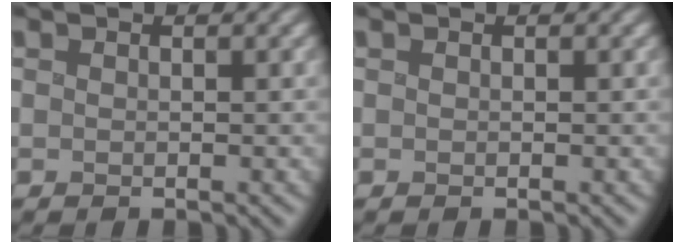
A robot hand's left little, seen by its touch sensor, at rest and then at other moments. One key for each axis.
{"total": 0.0}